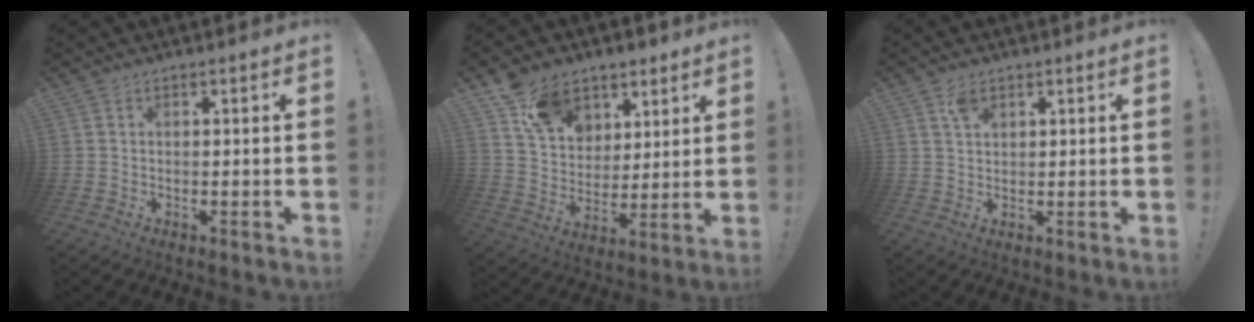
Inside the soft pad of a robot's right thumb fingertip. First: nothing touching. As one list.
[{"total": 14.5, "force": [8.5, 10.4, 5.4], "torque": [-0.090, -0.042, 0.165]}, {"total": 3.5, "force": [2.1, 1.9, 2.0], "torque": [-0.035, -0.004, 0.039]}]